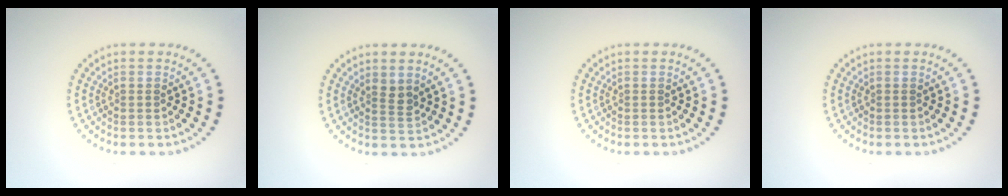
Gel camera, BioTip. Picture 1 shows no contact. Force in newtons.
{"total": 1.3, "press": 1.0, "slide": 0.8}
{"total": 0.0}
{"total": 0.0}